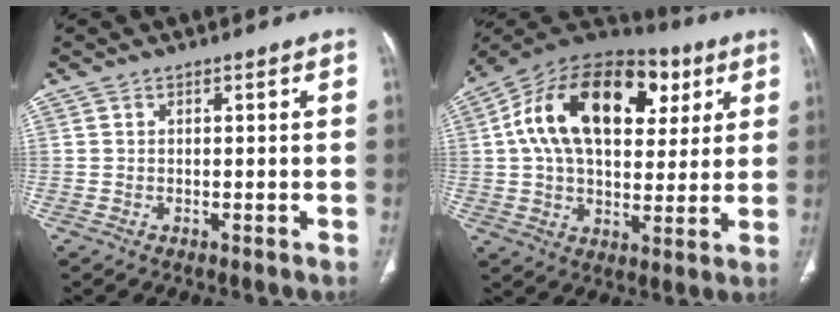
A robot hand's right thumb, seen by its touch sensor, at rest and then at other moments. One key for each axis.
{"total": 25.4, "fx": 7.6, "fy": 15.4, "fz": 18.7, "tx": -0.296, "ty": 0.026, "tz": 0.117}